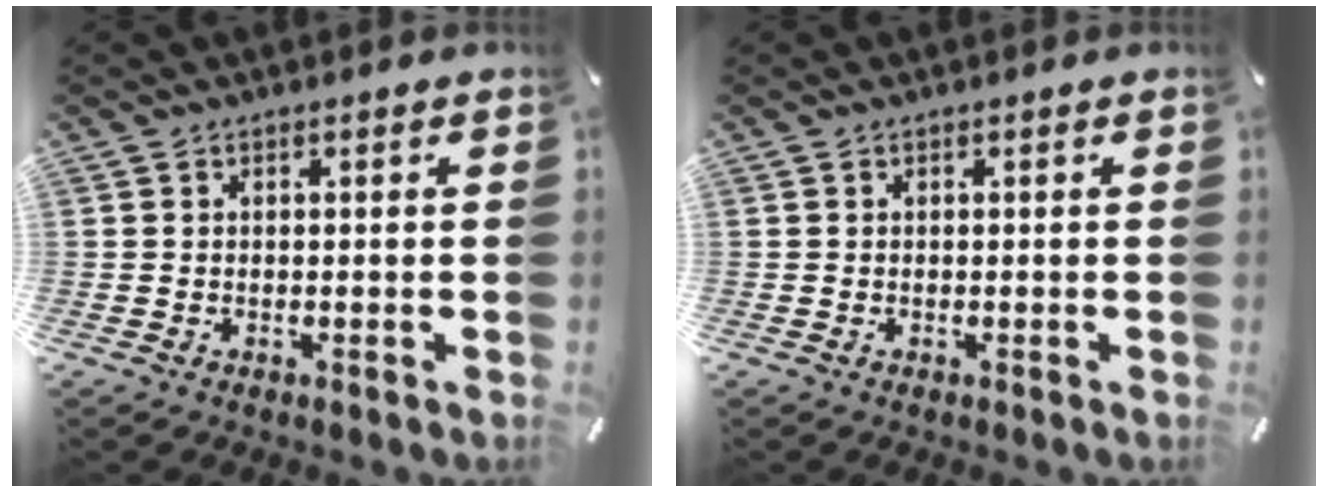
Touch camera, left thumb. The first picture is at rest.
{"total": 0.0}